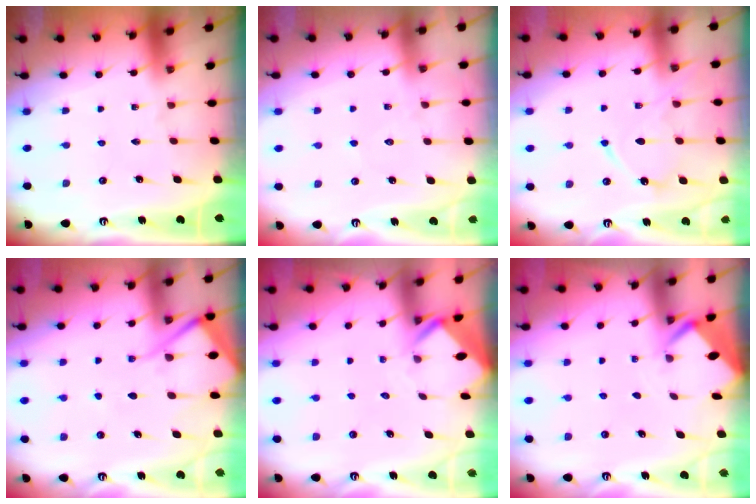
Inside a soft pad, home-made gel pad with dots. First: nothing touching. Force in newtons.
{"total": 5.9, "press": 5.9, "slide": 0.7}
{"total": 11.5, "press": 11.5, "slide": 1.0}
{"total": 10.1, "press": 10.0, "slide": 0.9}
{"total": 2.6, "press": 2.6, "slide": 0.1}
{"total": 2.4, "press": 2.4, "slide": 0.1}